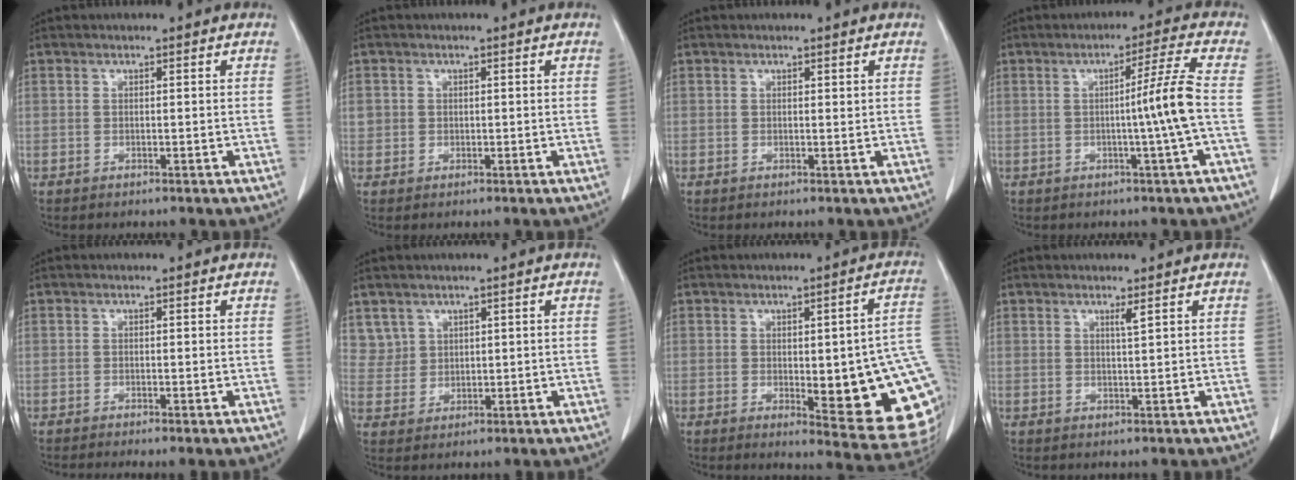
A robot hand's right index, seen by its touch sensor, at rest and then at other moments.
{"total": 1.6, "force": [0.2, 1.6, 0.3], "torque": [0.002, 0.006, 0.004]}
{"total": 0.0}
{"total": 6.4, "force": [-0.9, -2.1, 5.9], "torque": [-0.089, 0.002, -0.013]}
{"total": 1.5, "force": [-1.0, 0.1, 1.2], "torque": [-0.019, -0.004, -0.019]}
{"total": 3.6, "force": [2.3, 2.8, -0.2], "torque": [0.013, 0.003, 0.047]}
{"total": 19.4, "force": [-1.8, 4.1, 18.9], "torque": [-0.153, 0.004, -0.003]}
{"total": 0.8, "force": [0.4, -0.2, 0.7], "torque": [-0.017, -0.004, 0.010]}